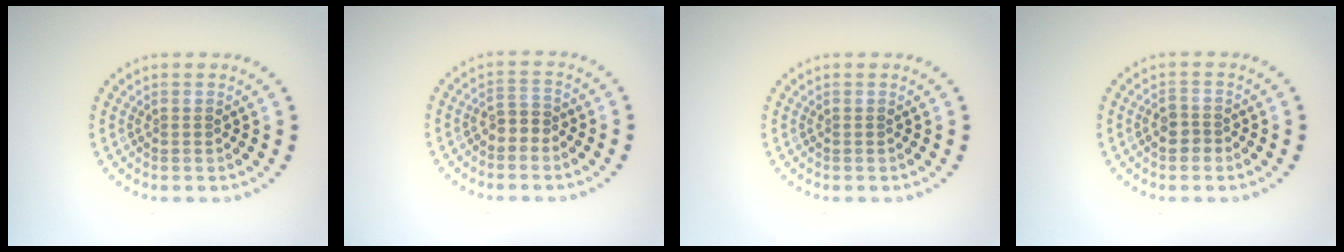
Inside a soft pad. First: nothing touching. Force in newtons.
{"total": 1.7, "press": 1.4, "slide": 0.9}
{"total": 0.0}
{"total": 1.8, "press": 1.6, "slide": 0.7}